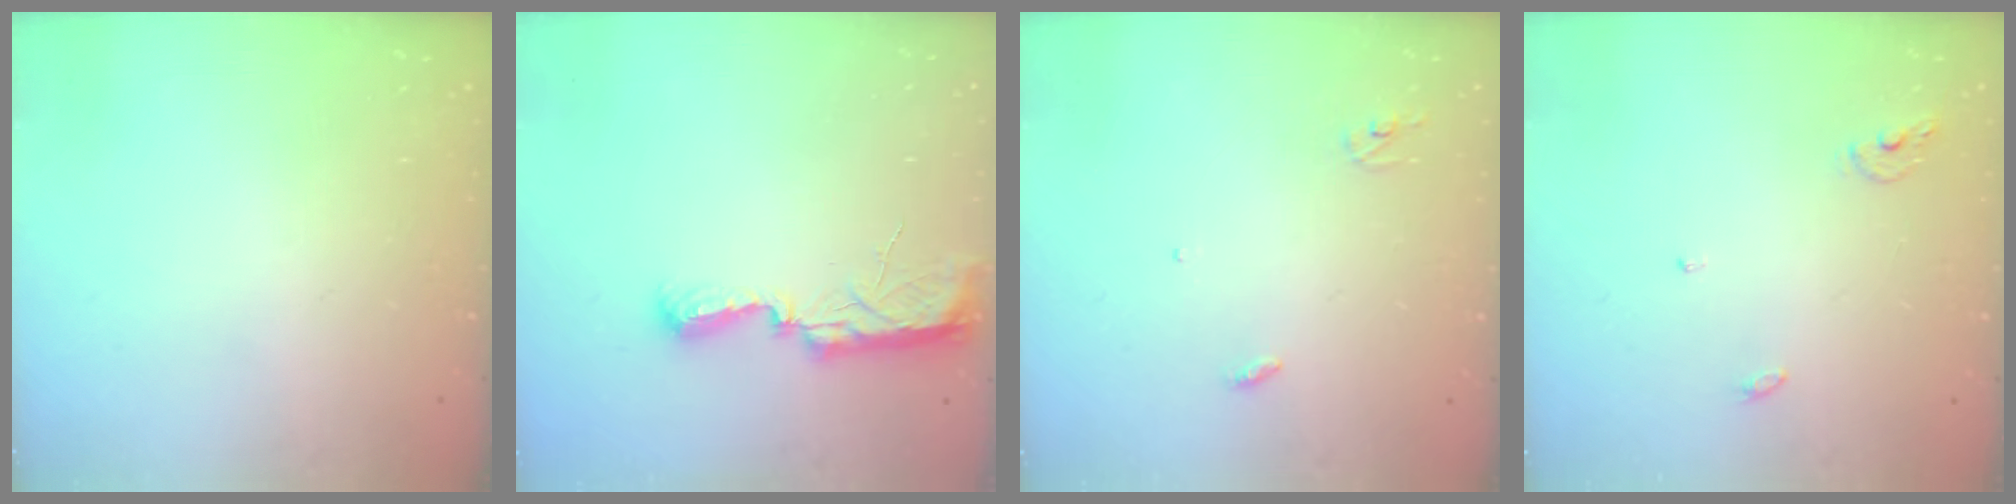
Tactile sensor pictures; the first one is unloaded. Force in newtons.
{"total": 7.9, "press": 7.8, "slide": 0.8}
{"total": 3.0, "press": 2.9, "slide": 0.2}
{"total": 5.2, "press": 5.2, "slide": 0.4}